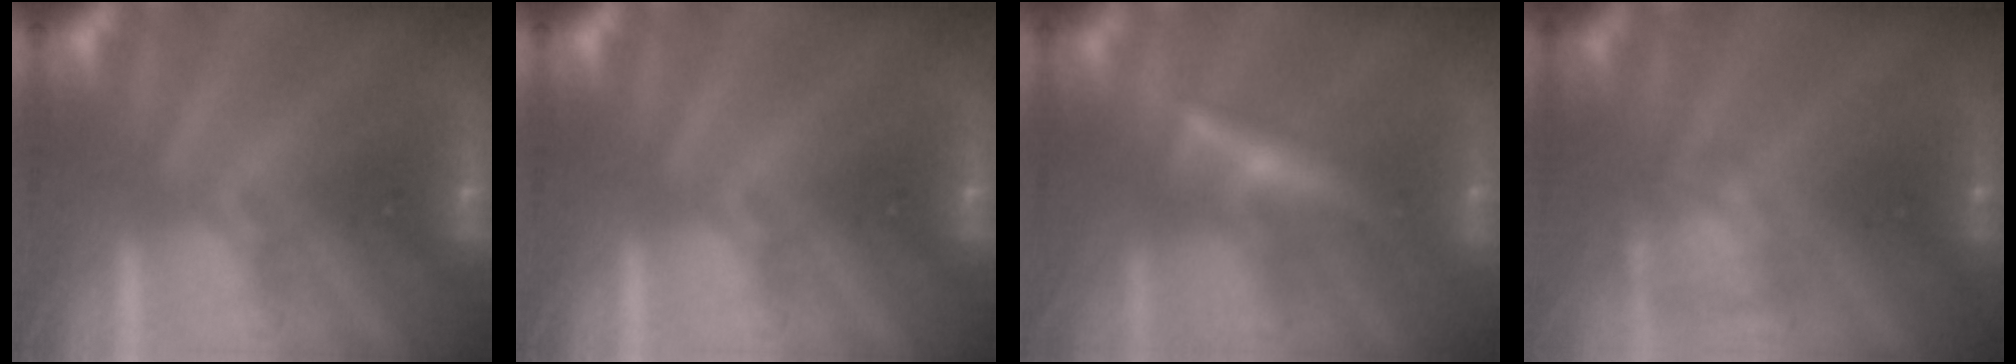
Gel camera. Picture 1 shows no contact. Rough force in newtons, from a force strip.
{"total": 0.0}
{"total": 2.4}
{"total": 2.3}